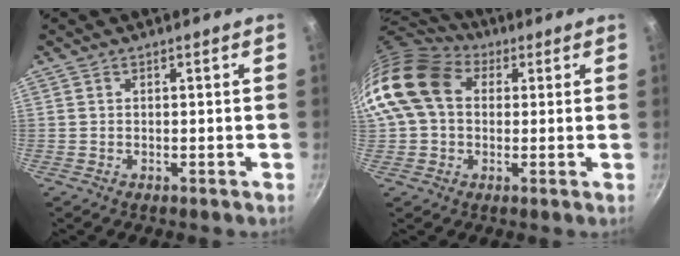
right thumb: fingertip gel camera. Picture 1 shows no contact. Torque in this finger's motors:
{"motor_torque": [2.47, 2.53, 0.35, -0.25, 0.67]}